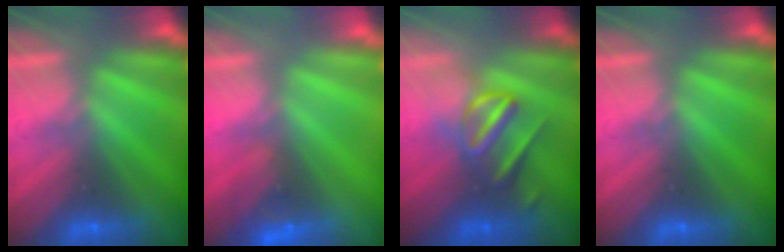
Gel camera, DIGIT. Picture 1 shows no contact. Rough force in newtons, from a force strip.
{"total": 2.7}
{"total": 3.0}
{"total": 0.0}